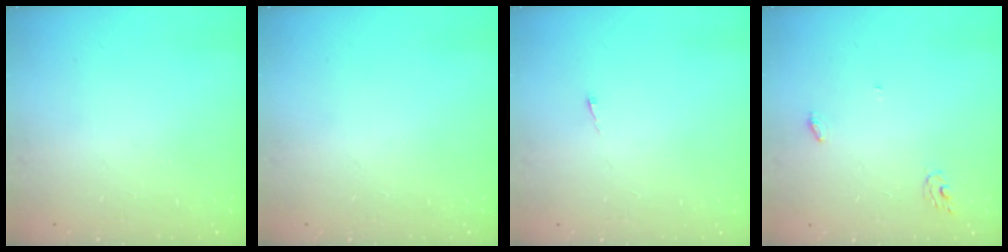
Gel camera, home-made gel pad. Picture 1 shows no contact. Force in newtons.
{"total": 0.0}
{"total": 2.7, "press": 2.7, "slide": 0.4}
{"total": 3.7, "press": 3.7, "slide": 0.2}